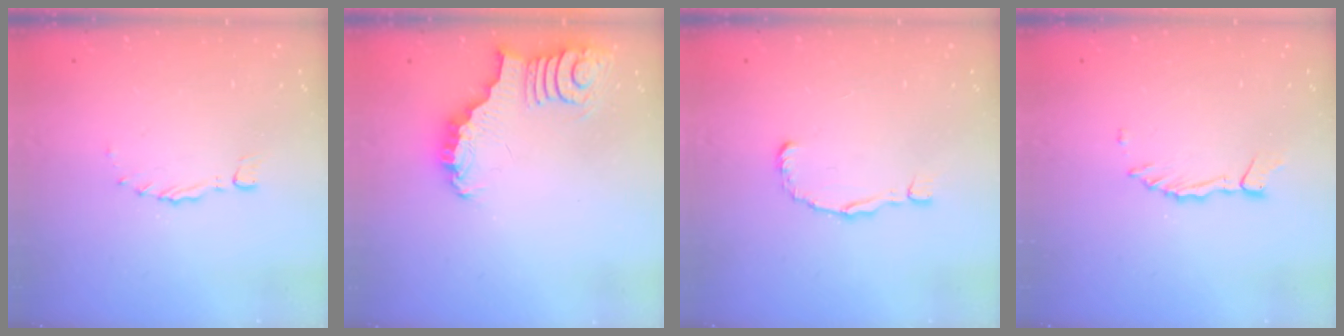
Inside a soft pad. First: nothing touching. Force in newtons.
{"total": 3.4, "press": 3.3, "slide": 0.6}
{"total": 2.4, "press": 2.3, "slide": 0.3}
{"total": 3.1, "press": 3.1, "slide": 0.1}